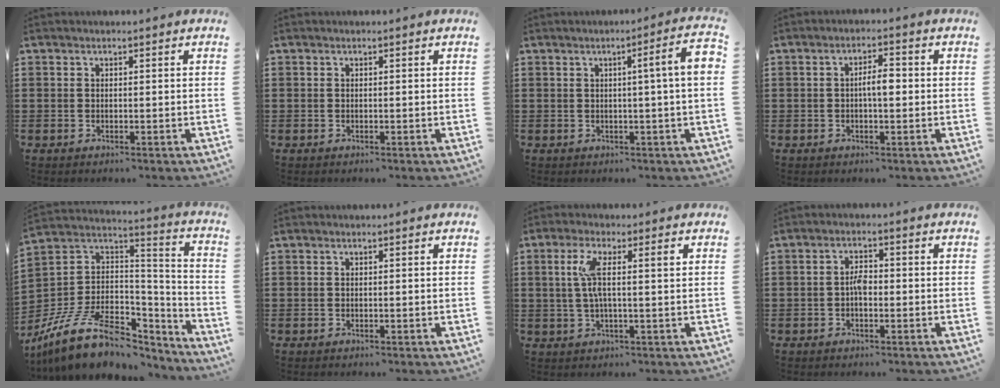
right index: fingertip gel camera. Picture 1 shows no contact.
{"total": 0.0}
{"total": 5.4, "force": [0.5, -0.5, 5.3], "torque": [-0.087, -0.011, 0.003]}
{"total": 3.3, "force": [-0.2, 0.6, 3.3], "torque": [-0.058, 0.001, -0.006]}
{"total": 13.1, "force": [-7.9, 6.4, 8.3], "torque": [-0.167, 0.021, -0.135]}
{"total": 0.0}
{"total": 5.2, "force": [0.9, 0.7, 5.0], "torque": [-0.104, -0.003, 0.010]}
{"total": 2.5, "force": [-0.5, 1.1, 2.2], "torque": [-0.042, 0.004, -0.010]}